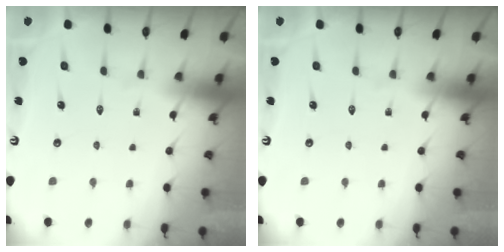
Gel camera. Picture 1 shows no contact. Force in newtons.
{"total": 0.0}